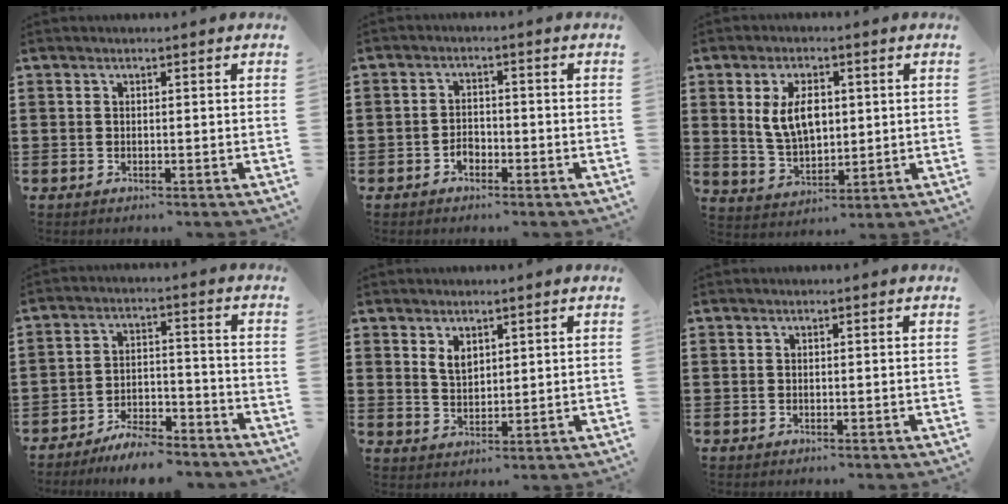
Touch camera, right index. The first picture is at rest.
{"total": 2.1, "force": [-1.3, 1.4, 0.8], "torque": [-0.020, 0.002, -0.029]}
{"total": 7.1, "force": [1.5, 4.0, 5.7], "torque": [-0.120, 0.007, 0.021]}
{"total": 6.2, "force": [-5.9, 1.0, 1.4], "torque": [-0.019, 0.017, -0.113]}
{"total": 3.0, "force": [1.8, 1.8, 1.6], "torque": [-0.036, 0.006, 0.033]}
{"total": 0.0}